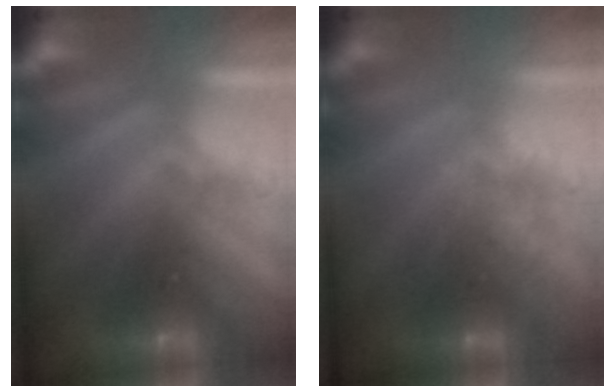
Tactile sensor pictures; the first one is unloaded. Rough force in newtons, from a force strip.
{"total": 4.2}